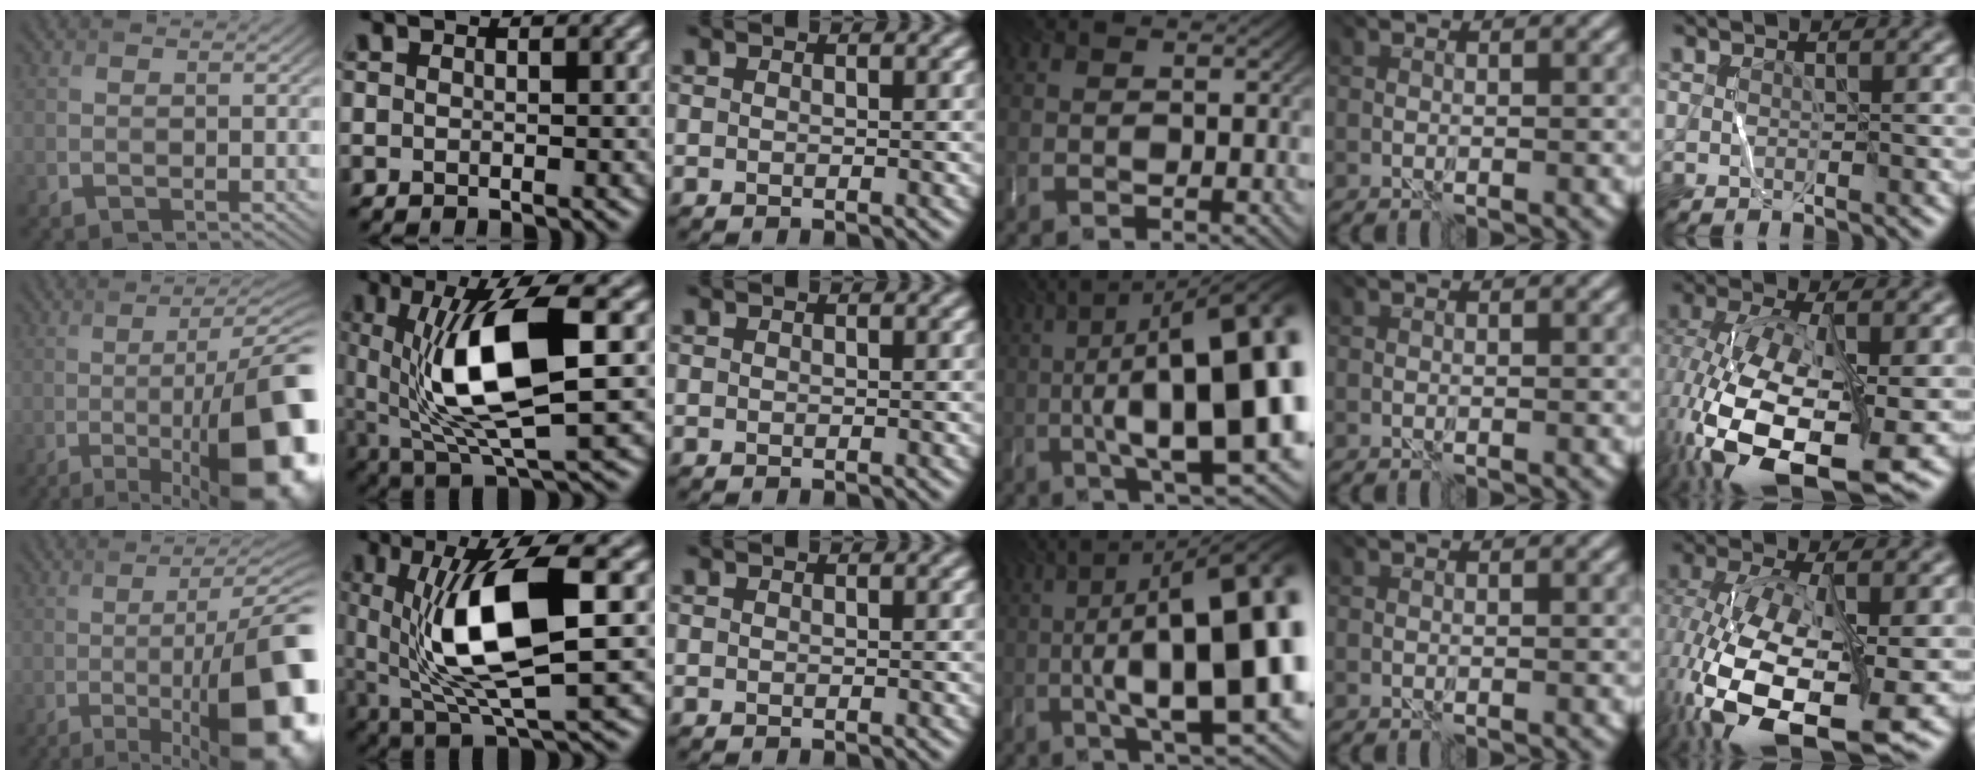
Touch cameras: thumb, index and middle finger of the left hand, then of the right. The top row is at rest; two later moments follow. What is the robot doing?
{"motion": "wrap", "object": "string"}